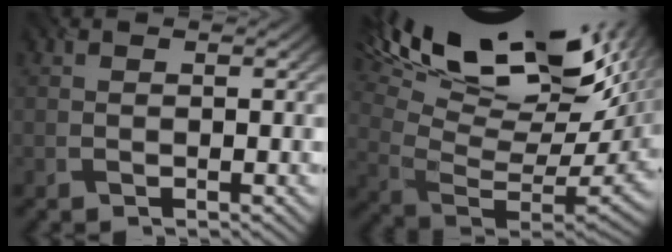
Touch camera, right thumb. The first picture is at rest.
{"total": 20.8, "force": [11.8, 7.9, 15.3], "torque": [-0.252, 0.033, 0.203]}